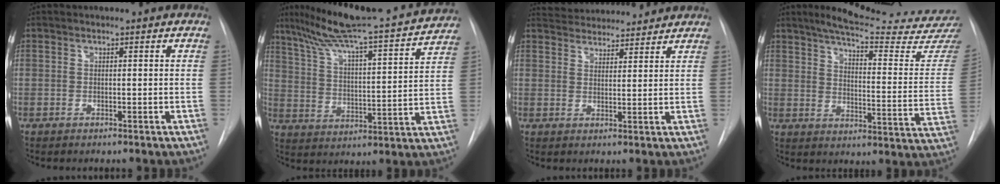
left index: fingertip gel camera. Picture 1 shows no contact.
{"total": 21.7, "force": [19.1, 0.2, 10.2], "torque": [-0.168, -0.005, 0.283]}
{"total": 11.2, "force": [10.7, 2.3, 2.5], "torque": [-0.035, 0.024, 0.152]}
{"total": 24.3, "force": [22.6, 0.6, 8.9], "torque": [-0.128, -0.107, 0.272]}